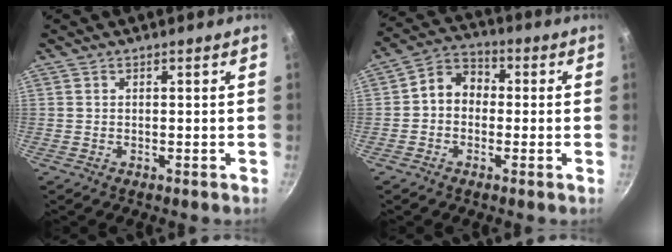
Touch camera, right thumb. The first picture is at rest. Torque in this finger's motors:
{"motor_torque": [0.10, 0.16, 0.32, -0.51, 0.05]}